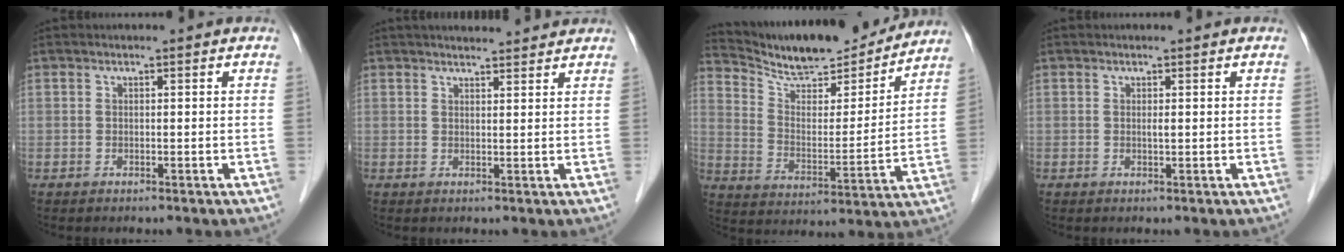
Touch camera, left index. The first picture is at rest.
{"total": 8.8, "force": [8.2, 1.4, 3.0], "torque": [-0.039, 0.024, 0.101]}
{"total": 18.8, "force": [17.5, 2.8, 6.2], "torque": [-0.108, -0.015, 0.271]}
{"total": 0.5, "force": [0.2, 0.0, 0.5], "torque": [-0.011, 0.000, 0.002]}